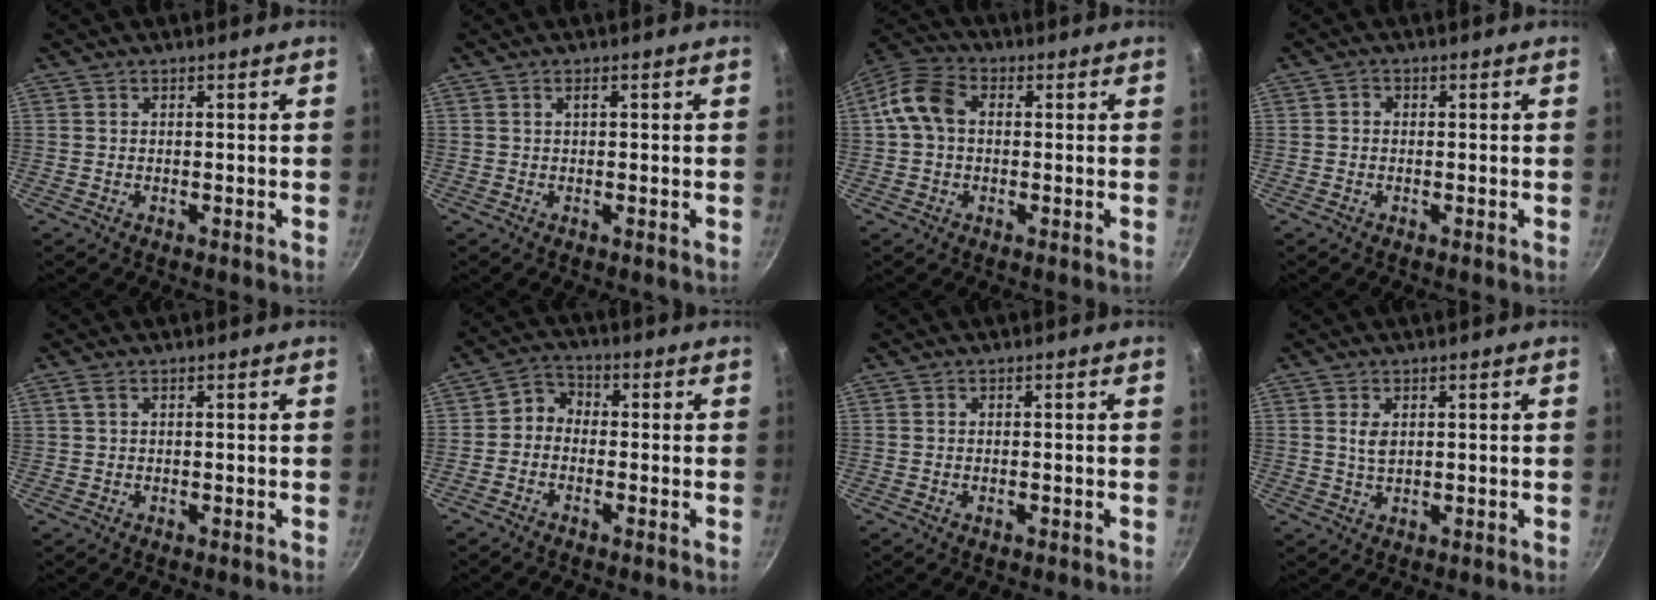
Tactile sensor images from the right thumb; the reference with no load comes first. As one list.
[{"total": 1.0, "force": [0.3, 0.3, 0.9], "torque": [-0.015, 0.002, 0.003]}, {"total": 8.7, "force": [0.8, 6.4, 5.9], "torque": [-0.103, 0.023, -0.001]}, {"total": 1.2, "force": [0.0, 1.1, 0.6], "torque": [-0.009, 0.006, -0.003]}, {"total": 1.2, "force": [0.5, 0.5, 0.9], "torque": [-0.020, 0.004, 0.013]}, {"total": 3.8, "force": [-1.0, 3.2, 1.9], "torque": [-0.016, 0.022, -0.034]}, {"total": 0.7, "force": [-0.2, 0.3, 0.5], "torque": [-0.009, 0.002, -0.004]}, {"total": 2.6, "force": [0.8, 1.5, 2.0], "torque": [-0.036, -0.006, 0.016]}]